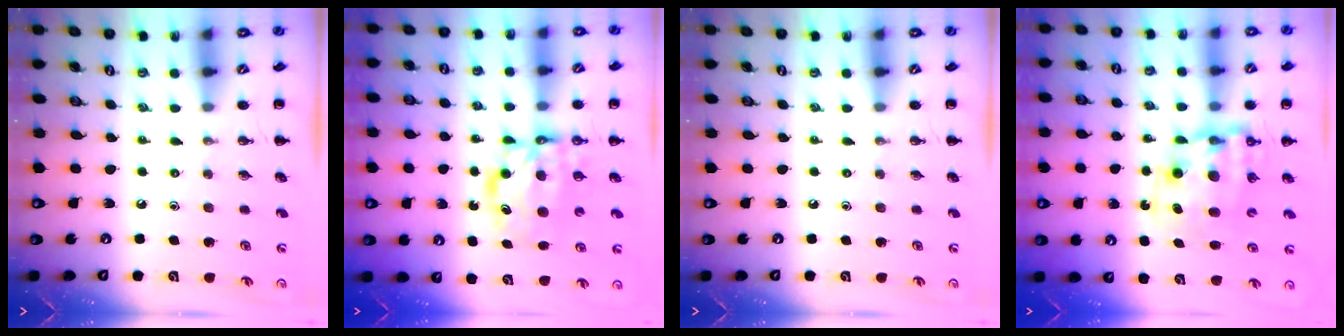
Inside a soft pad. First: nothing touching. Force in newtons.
{"total": 7.9, "press": 7.7, "slide": 1.4}
{"total": 0.0}
{"total": 11.0, "press": 10.7, "slide": 2.5}